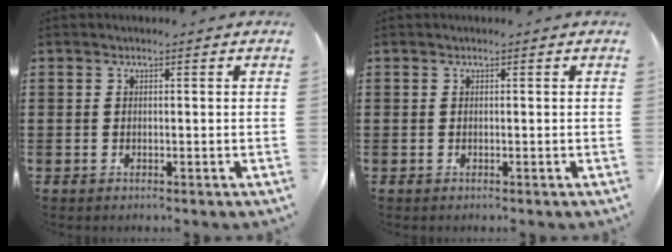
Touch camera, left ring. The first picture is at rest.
{"total": 0.0}